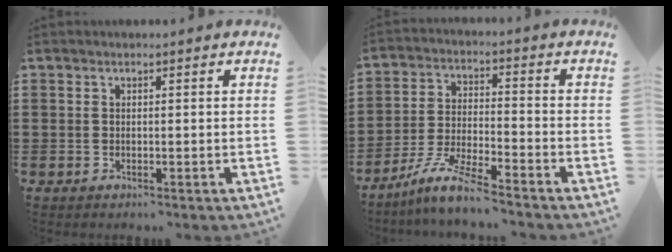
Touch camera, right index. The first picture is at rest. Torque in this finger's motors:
{"motor_torque": [1.43, 0.71, 0.43, 0.06]}